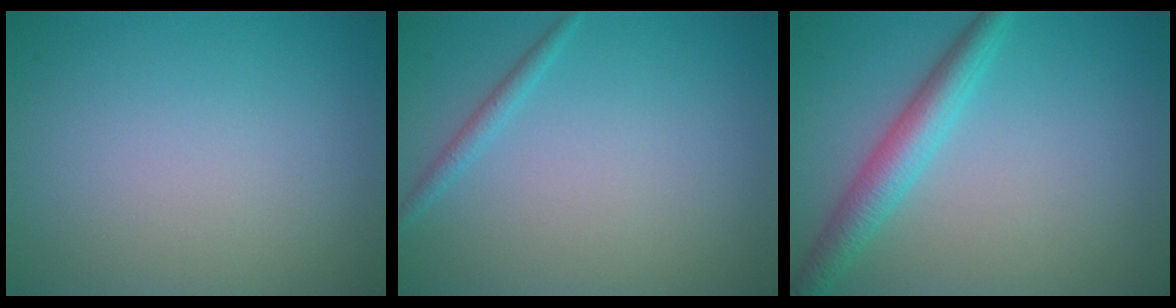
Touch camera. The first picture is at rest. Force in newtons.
{"total": 1.2, "press": 1.2, "slide": 0.0}
{"total": 3.8, "press": 3.8, "slide": 0.1}